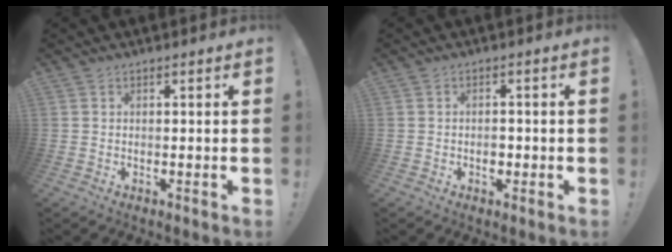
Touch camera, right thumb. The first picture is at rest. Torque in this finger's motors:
{"motor_torque": [0.24, 0.37, 0.15, -0.12, 0.00]}